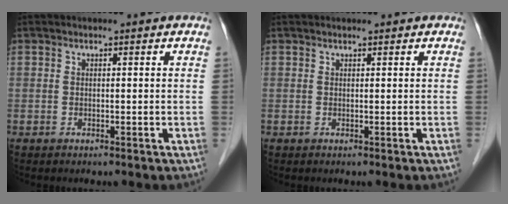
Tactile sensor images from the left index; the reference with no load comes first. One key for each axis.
{"total": 0.7, "fx": 0.6, "fy": 0.3, "fz": 0.2, "tx": -0.011, "ty": 0.007, "tz": 0.009}